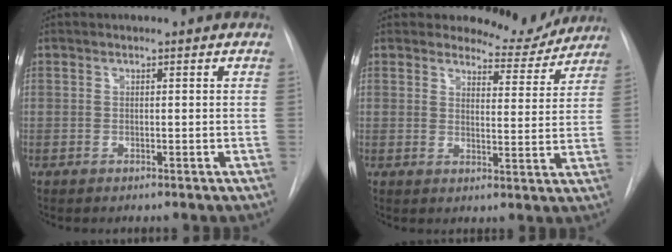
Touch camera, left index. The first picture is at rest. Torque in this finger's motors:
{"motor_torque": [0.81, -0.92, 0.09, -0.01]}